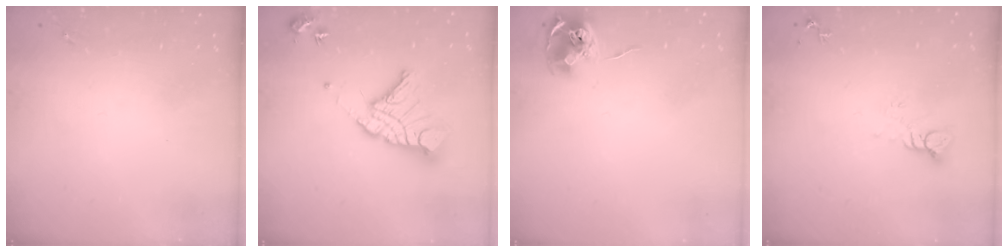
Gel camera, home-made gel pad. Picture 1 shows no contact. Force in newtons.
{"total": 16.3, "press": 16.2, "slide": 2.0}
{"total": 8.4, "press": 8.4, "slide": 0.4}
{"total": 5.6, "press": 5.6, "slide": 0.4}